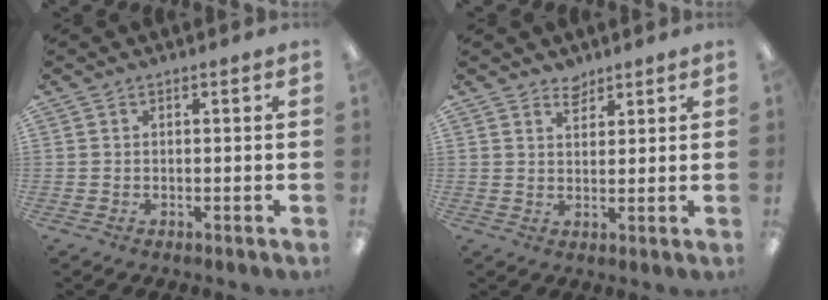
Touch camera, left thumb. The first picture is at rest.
{"total": 3.1, "force": [2.7, 1.4, 0.6], "torque": [-0.001, -0.018, 0.049]}